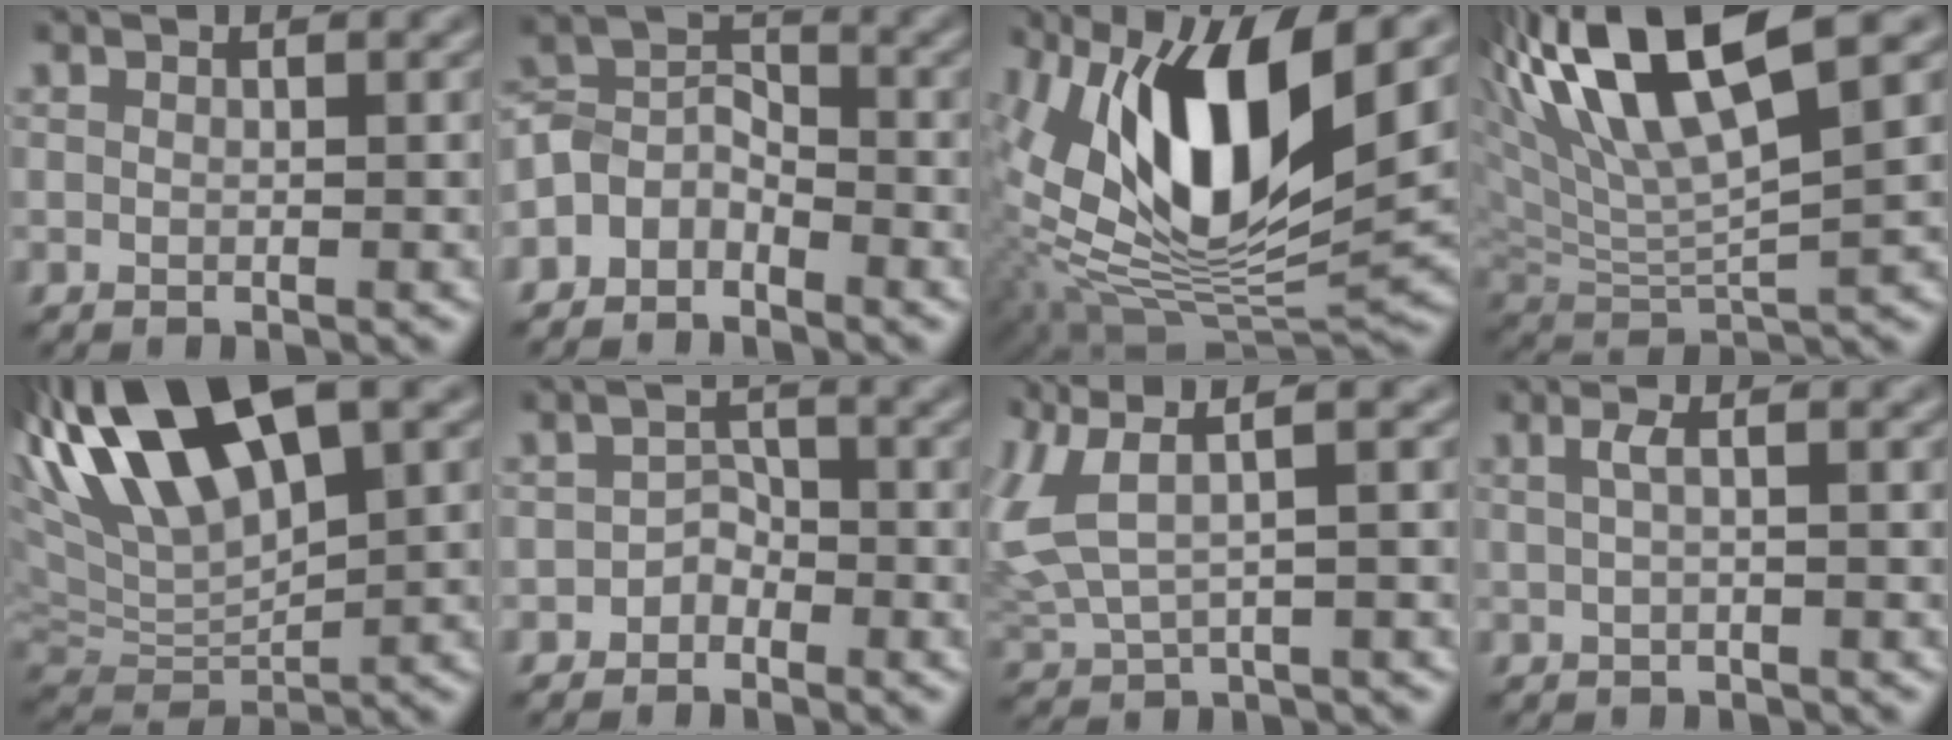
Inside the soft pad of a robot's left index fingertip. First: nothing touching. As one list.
[{"total": 3.4, "force": [-2.5, 2.0, 1.0], "torque": [-0.019, 0.009, -0.058]}, {"total": 13.2, "force": [3.5, 5.3, 11.6], "torque": [-0.214, -0.006, 0.067]}, {"total": 11.9, "force": [5.6, 3.2, 9.9], "torque": [-0.187, 0.022, 0.101]}, {"total": 12.0, "force": [6.1, 4.9, 9.1], "torque": [-0.182, 0.024, 0.111]}, {"total": 1.7, "force": [-1.3, 1.0, 0.4], "torque": [-0.003, 0.009, -0.021]}, {"total": 5.0, "force": [2.3, 1.7, 4.2], "torque": [-0.112, 0.009, 0.051]}, {"total": 1.4, "force": [0.1, 0.4, 1.3], "torque": [-0.026, 0.004, 0.000]}]